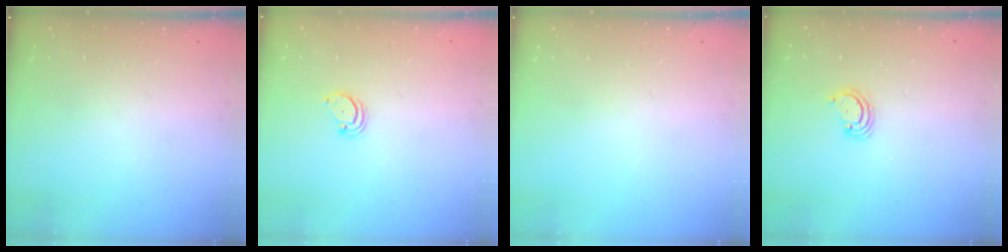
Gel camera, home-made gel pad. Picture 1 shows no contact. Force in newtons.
{"total": 2.1, "press": 2.1, "slide": 0.2}
{"total": 0.0}
{"total": 3.0, "press": 3.0, "slide": 0.3}